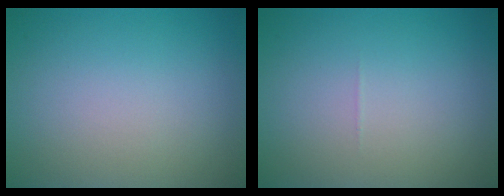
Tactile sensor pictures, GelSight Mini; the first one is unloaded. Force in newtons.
{"total": 0.0}